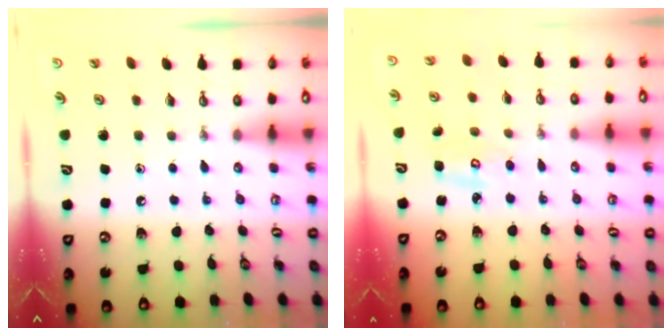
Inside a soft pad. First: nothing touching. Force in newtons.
{"total": 3.6, "press": 3.6, "slide": 0.2}